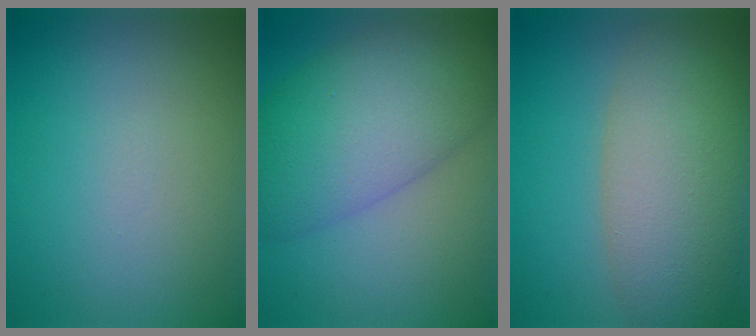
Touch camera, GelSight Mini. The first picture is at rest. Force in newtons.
{"total": 9.7, "press": 9.7, "slide": 0.3}
{"total": 8.9, "press": 8.9, "slide": 0.5}